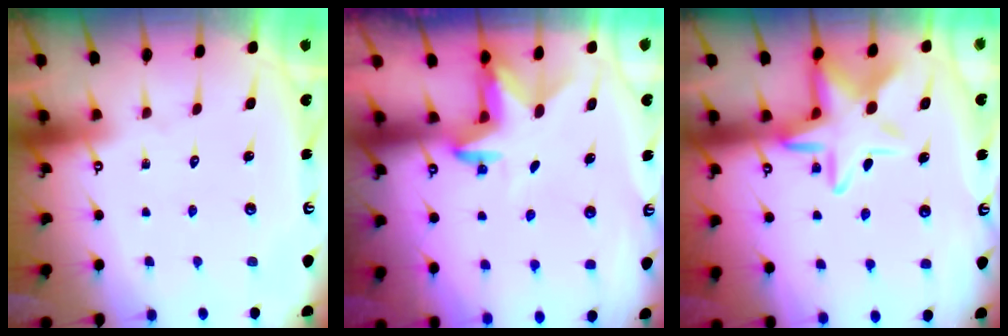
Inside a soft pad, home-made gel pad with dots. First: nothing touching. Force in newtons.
{"total": 3.1, "press": 3.0, "slide": 0.7}
{"total": 13.5, "press": 13.5, "slide": 1.2}